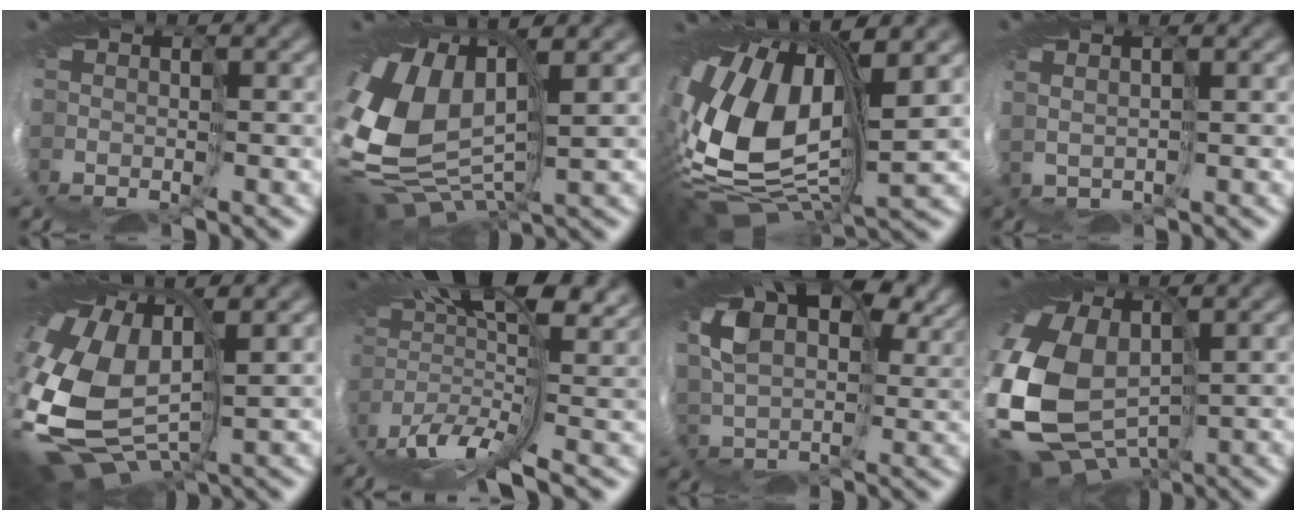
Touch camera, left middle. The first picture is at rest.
{"total": 10.2, "force": [1.3, 6.4, 7.8], "torque": [-0.211, 0.001, 0.015]}
{"total": 13.1, "force": [2.4, 7.1, 10.7], "torque": [-0.260, 0.030, 0.021]}
{"total": 1.1, "force": [1.1, -0.3, -0.1], "torque": [-0.003, 0.020, 0.017]}
{"total": 13.5, "force": [-1.2, 8.6, 10.3], "torque": [-0.257, -0.032, -0.001]}
{"total": 10.0, "force": [1.1, 3.6, 9.3], "torque": [-0.192, -0.005, 0.020]}
{"total": 11.2, "force": [5.9, 6.0, 7.4], "torque": [-0.155, 0.027, 0.107]}
{"total": 10.9, "force": [-1.1, 7.9, 7.4], "torque": [-0.227, -0.014, -0.016]}